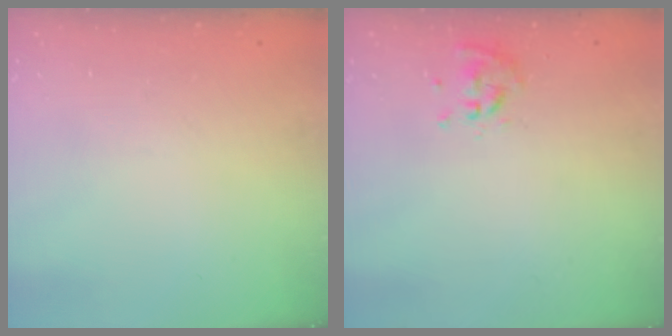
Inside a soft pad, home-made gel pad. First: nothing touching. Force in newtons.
{"total": 0.0}